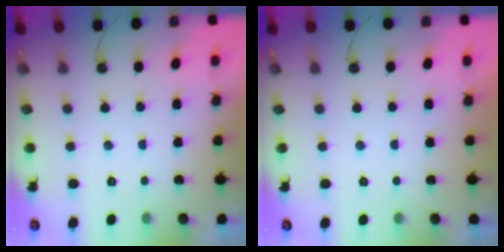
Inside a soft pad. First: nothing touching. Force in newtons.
{"total": 1.8, "press": 1.8, "slide": 0.0}